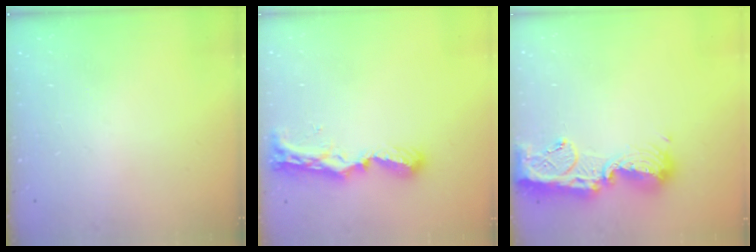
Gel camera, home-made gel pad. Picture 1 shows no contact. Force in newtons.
{"total": 8.3, "press": 8.3, "slide": 0.6}
{"total": 14.6, "press": 14.5, "slide": 1.4}